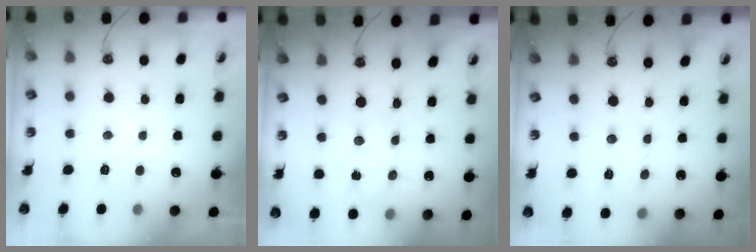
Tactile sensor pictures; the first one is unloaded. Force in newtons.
{"total": 1.8, "press": 1.7, "slide": 0.4}
{"total": 2.2, "press": 2.2, "slide": 0.6}